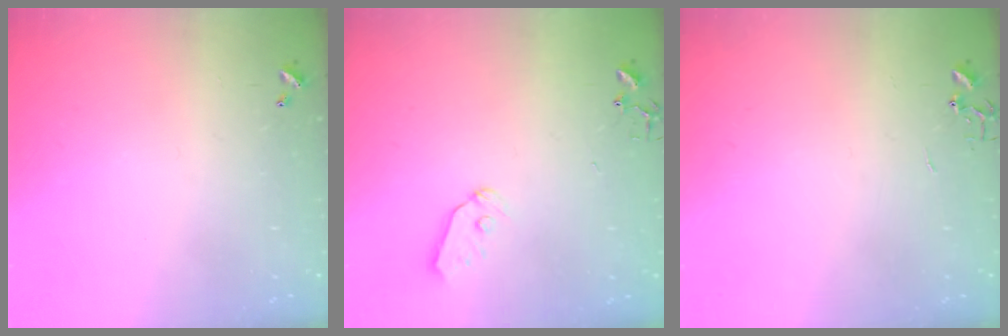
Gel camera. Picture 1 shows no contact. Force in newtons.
{"total": 6.7, "press": 6.7, "slide": 0.8}
{"total": 0.0}